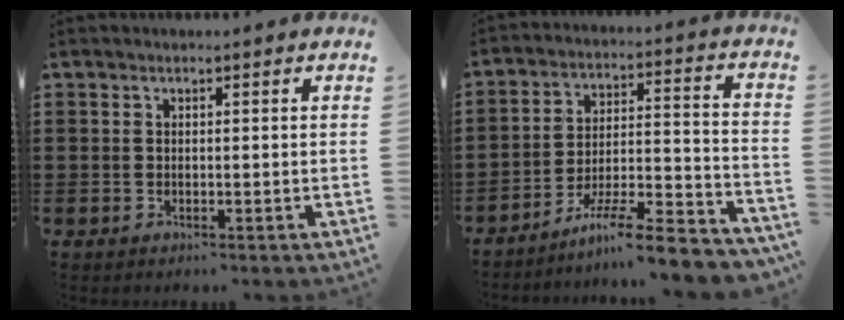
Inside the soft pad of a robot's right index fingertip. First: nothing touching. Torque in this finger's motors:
{"motor_torque": [0.82, 0.75, 0.50, 0.11]}